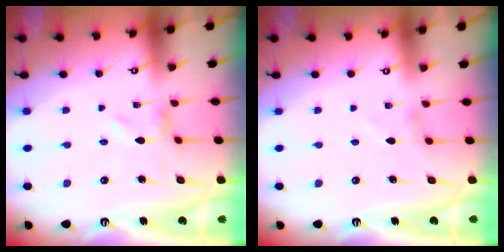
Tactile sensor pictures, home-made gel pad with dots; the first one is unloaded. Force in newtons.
{"total": 0.8, "press": 0.8, "slide": 0.3}